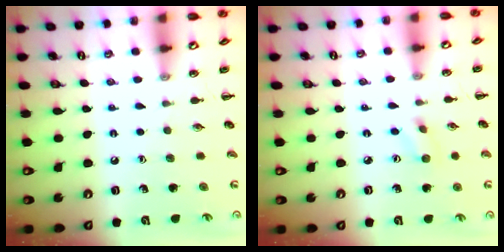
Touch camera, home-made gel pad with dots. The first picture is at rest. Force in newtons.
{"total": 3.4, "press": 3.2, "slide": 1.3}